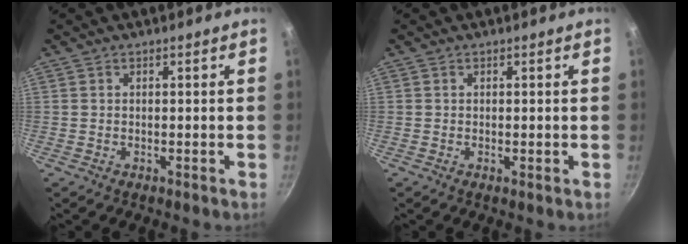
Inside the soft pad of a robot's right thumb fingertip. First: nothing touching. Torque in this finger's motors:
{"motor_torque": [-0.48, 0.04, -0.25, -0.05, -0.03]}